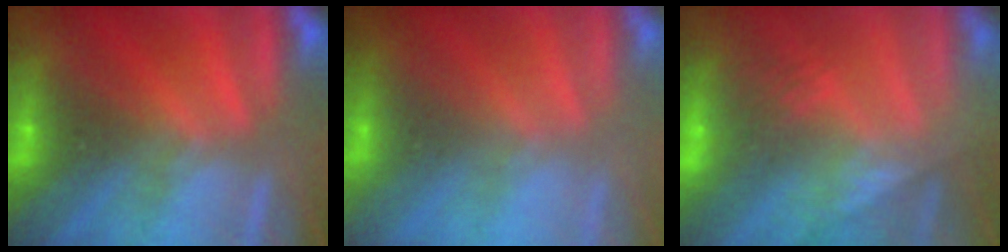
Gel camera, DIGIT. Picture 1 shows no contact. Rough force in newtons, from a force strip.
{"total": 2.7}
{"total": 2.7}